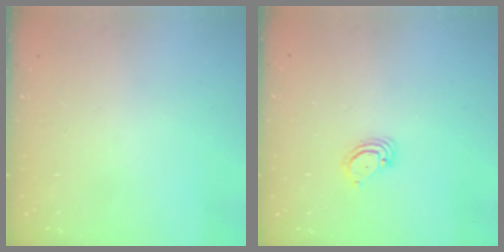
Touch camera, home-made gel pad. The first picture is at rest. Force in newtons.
{"total": 3.2, "press": 3.2, "slide": 0.2}